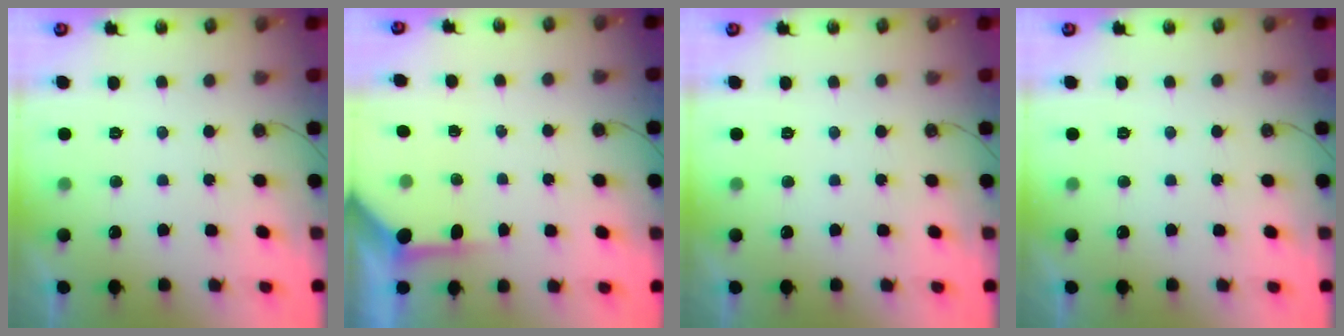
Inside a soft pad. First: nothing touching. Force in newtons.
{"total": 3.9, "press": 3.9, "slide": 0.4}
{"total": 0.0}
{"total": 0.0}